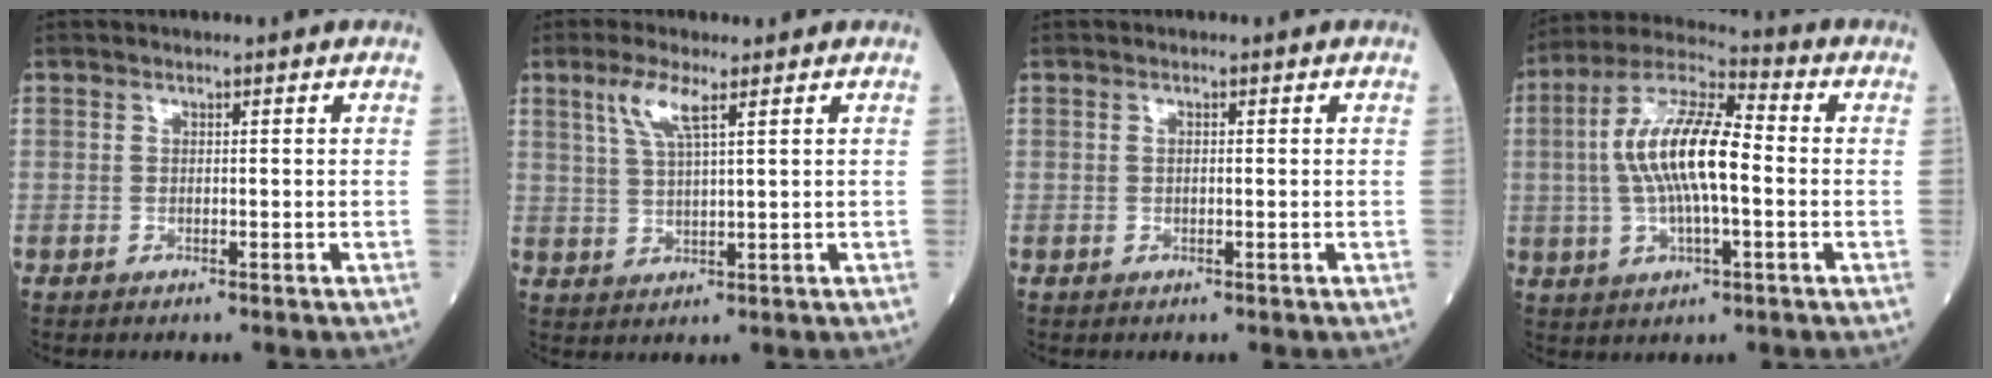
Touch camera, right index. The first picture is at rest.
{"total": 5.0, "force": [2.7, 0.5, 4.1], "torque": [-0.093, 0.004, 0.059]}
{"total": 0.5, "force": [0.1, 0.1, 0.5], "torque": [-0.012, 0.002, 0.003]}
{"total": 13.3, "force": [-0.2, 3.6, 12.9], "torque": [-0.259, 0.018, -0.004]}